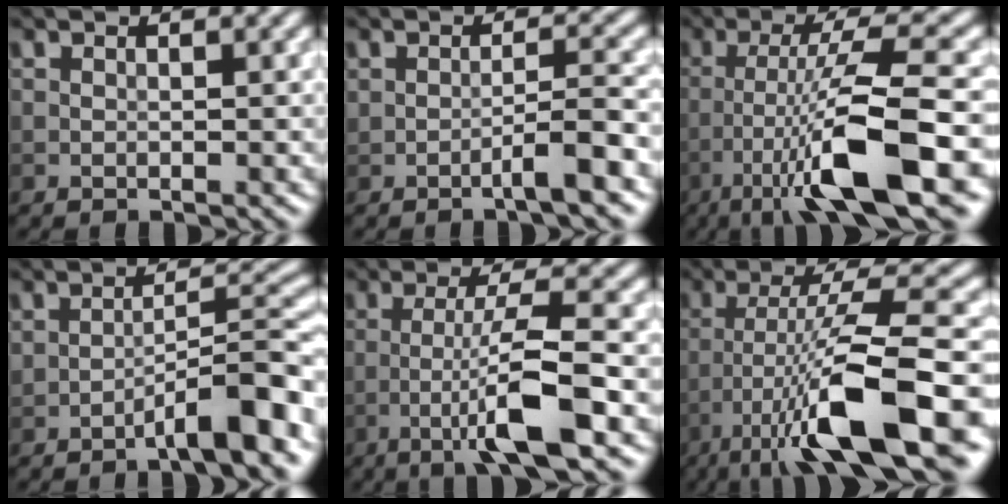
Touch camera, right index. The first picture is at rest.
{"total": 2.6, "force": [-1.4, 0.1, 2.1], "torque": [-0.034, 0.013, -0.029]}
{"total": 10.1, "force": [-4.6, 1.3, 8.9], "torque": [-0.147, 0.014, -0.077]}
{"total": 5.3, "force": [-3.1, 0.9, 4.2], "torque": [-0.060, 0.020, -0.052]}
{"total": 6.5, "force": [-2.4, 0.5, 6.0], "torque": [-0.106, 0.013, -0.049]}
{"total": 11.6, "force": [-5.5, 2.1, 10.0], "torque": [-0.171, 0.015, -0.092]}